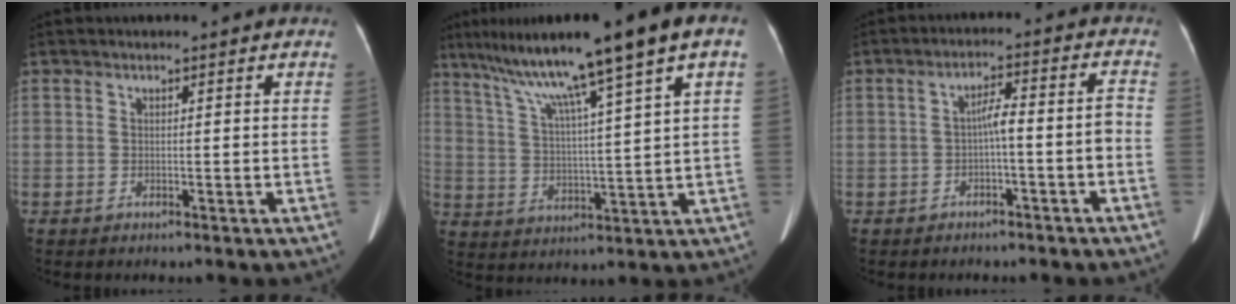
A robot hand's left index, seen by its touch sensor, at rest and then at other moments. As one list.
[{"total": 17.1, "force": [10.4, -0.8, 13.6], "torque": [-0.212, 0.038, 0.161]}, {"total": 4.9, "force": [-1.5, 0.7, 4.6], "torque": [-0.072, 0.031, -0.019]}]